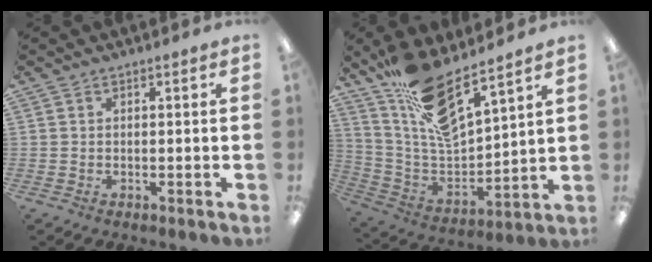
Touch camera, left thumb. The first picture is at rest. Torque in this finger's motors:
{"motor_torque": [2.01, 0.48, 1.45, -1.33, 0.11]}